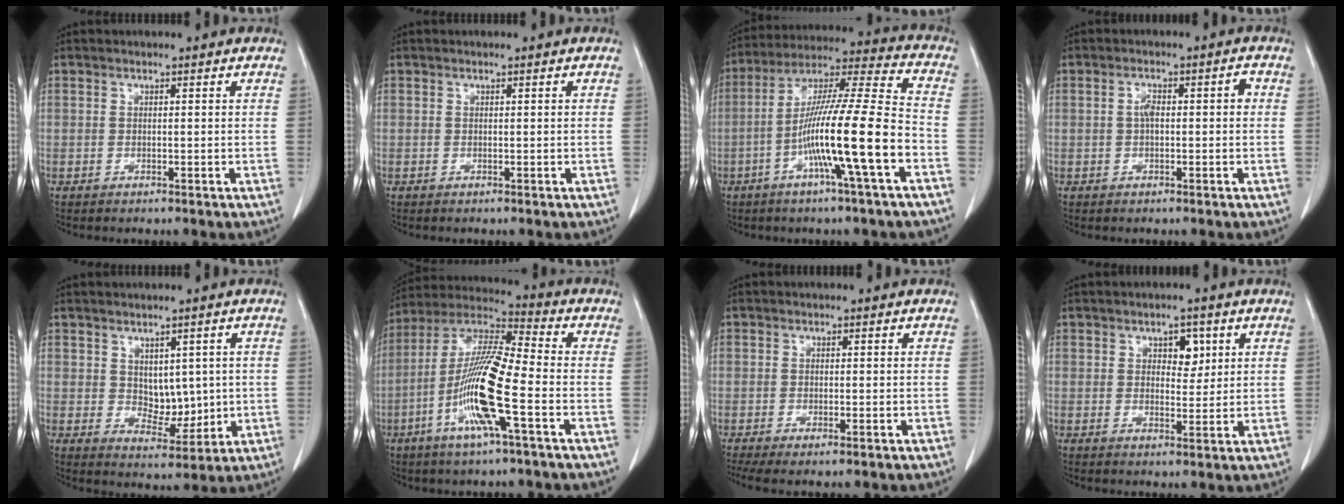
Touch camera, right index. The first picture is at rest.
{"total": 0.0}
{"total": 16.9, "force": [-5.6, -0.5, 16.0], "torque": [-0.287, 0.002, -0.106]}
{"total": 3.5, "force": [0.0, 1.2, 3.2], "torque": [-0.058, 0.018, 0.002]}
{"total": 5.7, "force": [0.8, 3.6, 4.3], "torque": [-0.062, -0.004, 0.029]}
{"total": 14.9, "force": [-4.4, 1.0, 14.2], "torque": [-0.288, -0.005, -0.093]}
{"total": 3.9, "force": [-2.3, 0.8, 3.0], "torque": [-0.054, -0.014, -0.039]}
{"total": 3.7, "force": [1.6, 2.1, 2.6], "torque": [-0.033, 0.004, 0.025]}